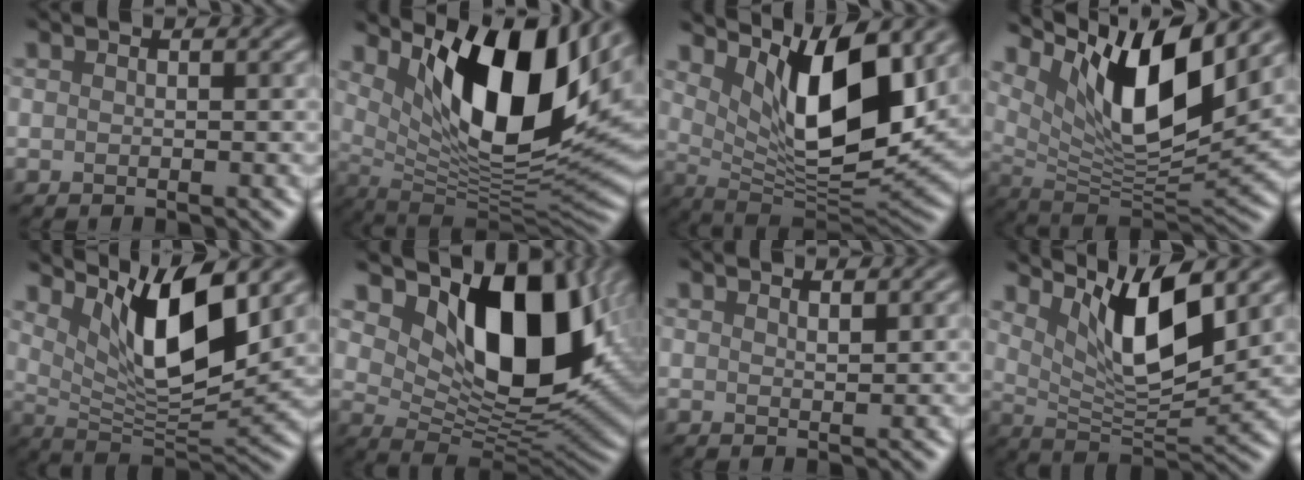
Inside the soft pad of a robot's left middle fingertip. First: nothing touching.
{"total": 13.2, "force": [5.0, 5.4, 10.9], "torque": [-0.166, -0.014, 0.091]}
{"total": 10.4, "force": [4.0, 3.9, 8.8], "torque": [-0.143, -0.019, 0.074]}
{"total": 11.4, "force": [5.4, 3.7, 9.4], "torque": [-0.157, -0.015, 0.106]}
{"total": 9.4, "force": [4.5, 2.9, 7.7], "torque": [-0.132, -0.019, 0.085]}
{"total": 12.0, "force": [4.3, 6.7, 9.0], "torque": [-0.140, -0.022, 0.083]}
{"total": 0.8, "force": [0.8, 0.2, 0.3], "torque": [-0.003, -0.002, 0.012]}
{"total": 8.2, "force": [4.2, 2.5, 6.6], "torque": [-0.117, -0.017, 0.077]}